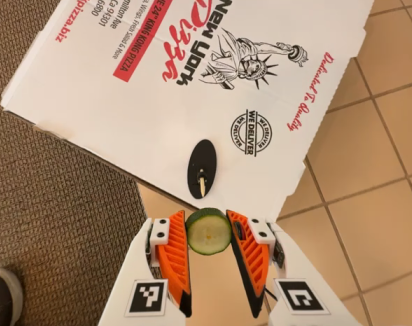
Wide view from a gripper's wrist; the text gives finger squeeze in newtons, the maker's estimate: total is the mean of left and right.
{"total": 7.5, "left": 7.3, "right": 7.8}